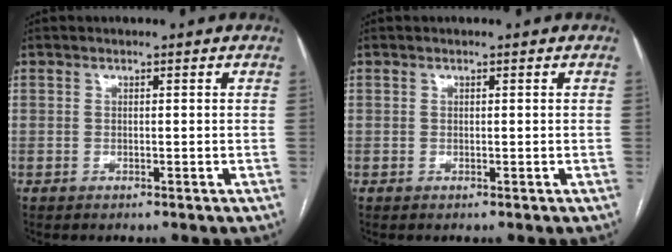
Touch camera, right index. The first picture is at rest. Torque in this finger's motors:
{"motor_torque": [0.25, 0.08, 0.02, 0.00]}